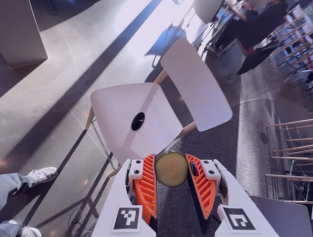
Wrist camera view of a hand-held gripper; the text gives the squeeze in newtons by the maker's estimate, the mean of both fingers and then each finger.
{"total": 9.0, "left": 9.6, "right": 8.3}